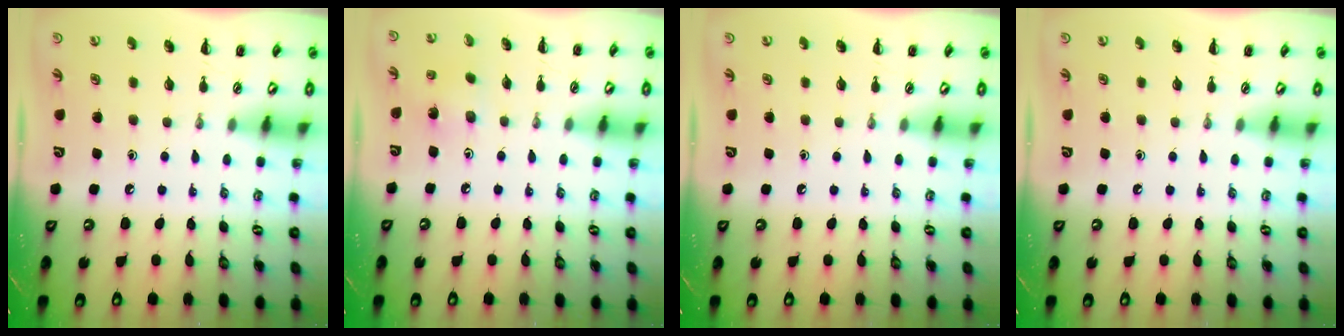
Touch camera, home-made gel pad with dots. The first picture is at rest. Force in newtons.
{"total": 3.3, "press": 3.1, "slide": 1.0}
{"total": 0.0}
{"total": 0.0}